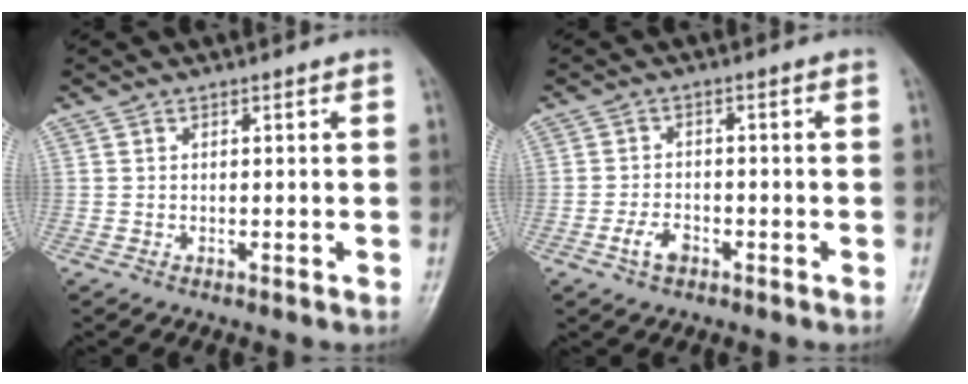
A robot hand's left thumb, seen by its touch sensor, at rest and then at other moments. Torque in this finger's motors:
{"motor_torque": [-0.20, 0.35, 0.23, 0.07, 0.01]}